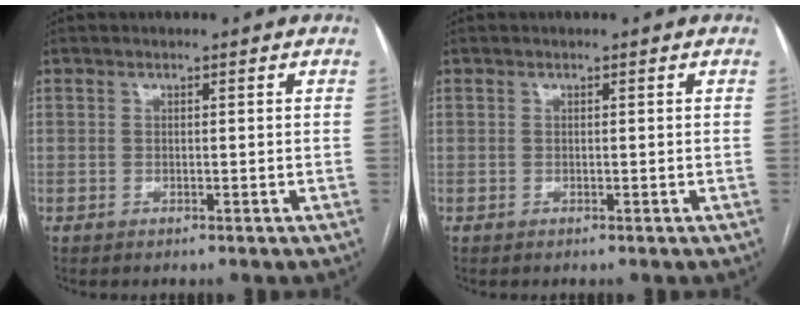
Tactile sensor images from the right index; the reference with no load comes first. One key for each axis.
{"total": 0.0}